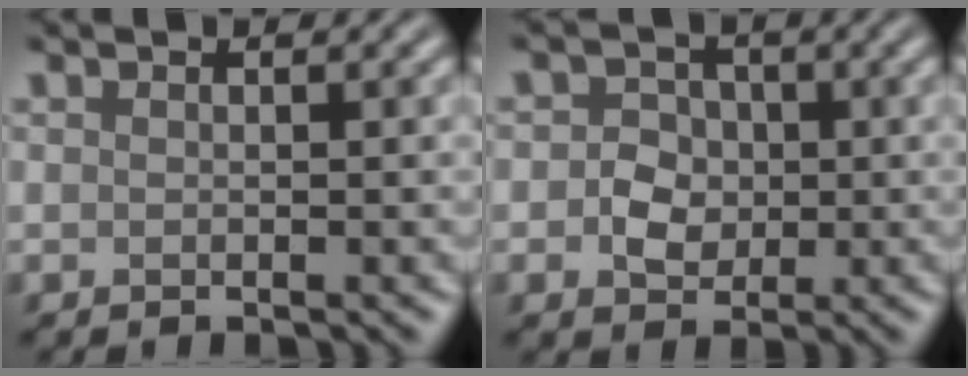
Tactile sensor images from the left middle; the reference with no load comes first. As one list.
[{"total": 2.8, "force": [-0.3, 2.5, 1.4], "torque": [-0.015, 0.000, -0.011]}]